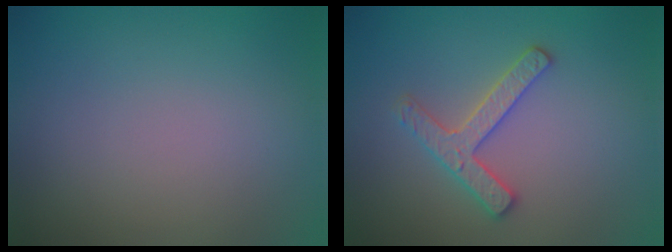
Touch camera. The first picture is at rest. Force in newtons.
{"total": 2.7, "press": 2.6, "slide": 0.5}